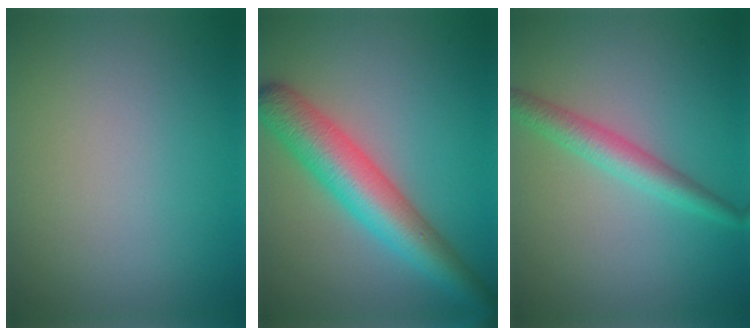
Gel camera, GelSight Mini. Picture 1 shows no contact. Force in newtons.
{"total": 7.0, "press": 7.0, "slide": 0.1}
{"total": 2.9, "press": 2.9, "slide": 0.0}